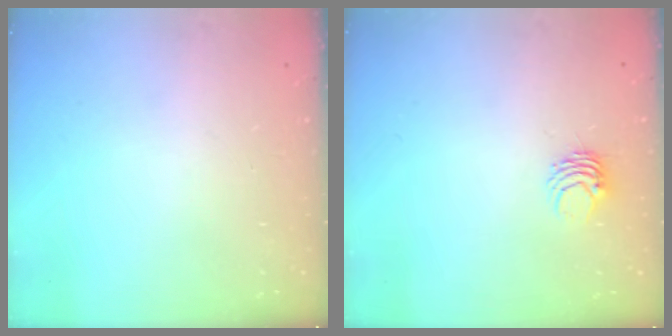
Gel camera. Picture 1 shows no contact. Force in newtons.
{"total": 3.9, "press": 3.9, "slide": 0.3}